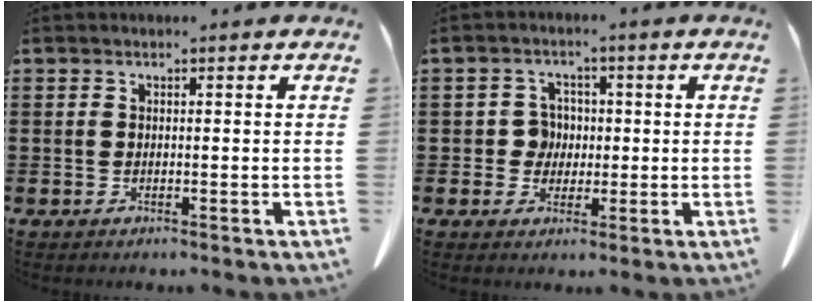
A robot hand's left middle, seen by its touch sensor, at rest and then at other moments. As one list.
[{"total": 3.9, "force": [0.0, 3.6, 1.5], "torque": [-0.035, 0.007, -0.005]}]